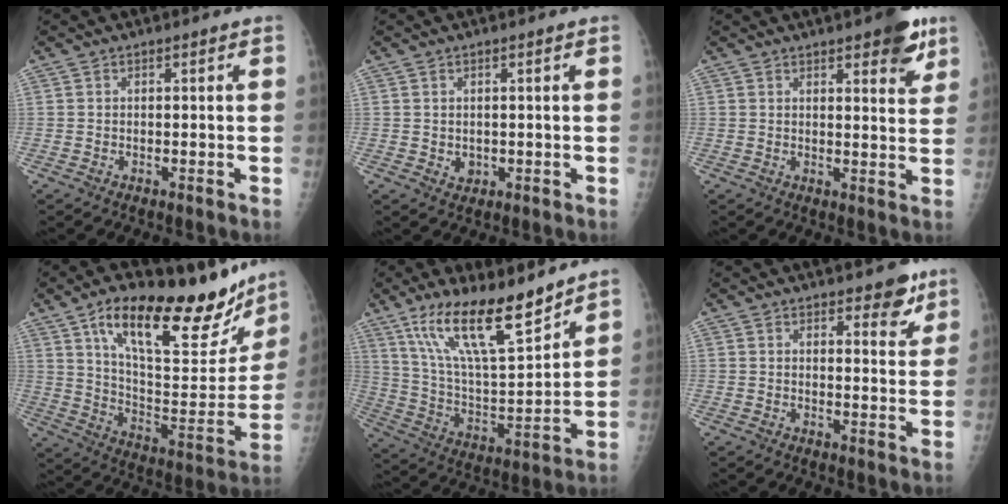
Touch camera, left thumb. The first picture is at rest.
{"total": 1.7, "force": [0.0, 1.5, 0.9], "torque": [-0.010, -0.001, 0.007]}
{"total": 8.2, "force": [4.9, 2.7, 6.0], "torque": [-0.054, -0.021, 0.059]}
{"total": 28.5, "force": [18.8, 9.7, 19.0], "torque": [-0.245, -0.056, 0.299]}
{"total": 19.1, "force": [13.5, 5.0, 12.7], "torque": [-0.198, -0.072, 0.250]}
{"total": 5.2, "force": [3.6, 2.2, 3.0], "torque": [-0.013, -0.022, 0.045]}